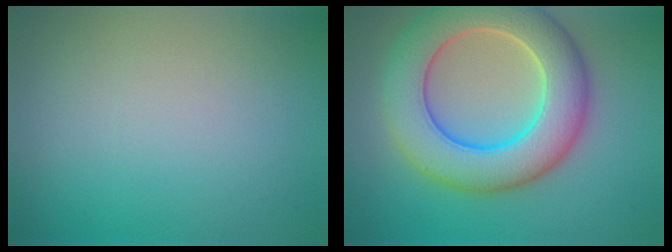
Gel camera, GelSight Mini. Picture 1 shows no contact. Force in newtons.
{"total": 10.0, "press": 10.0, "slide": 0.5}